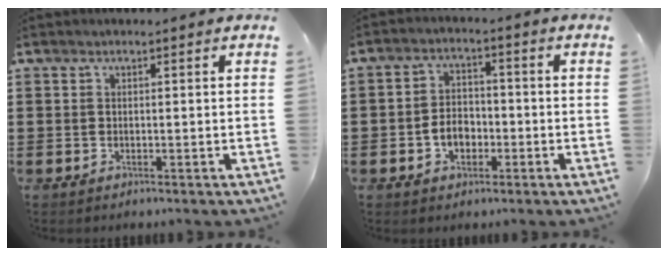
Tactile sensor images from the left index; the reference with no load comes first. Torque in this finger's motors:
{"motor_torque": [0.40, 0.36, 0.20, 0.06]}